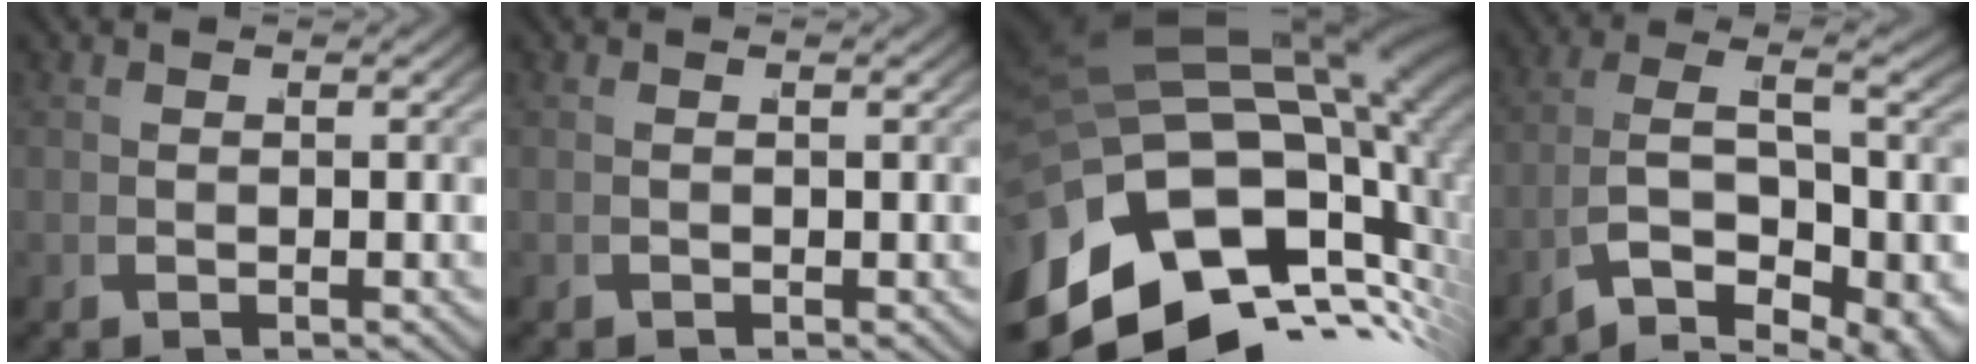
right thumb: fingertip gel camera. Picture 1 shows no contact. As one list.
[{"total": 0.0}, {"total": 26.0, "force": [-2.0, 18.0, 18.7], "torque": [-0.335, -0.030, -0.026]}, {"total": 11.1, "force": [-3.0, 6.6, 8.4], "torque": [-0.171, -0.038, -0.038]}]